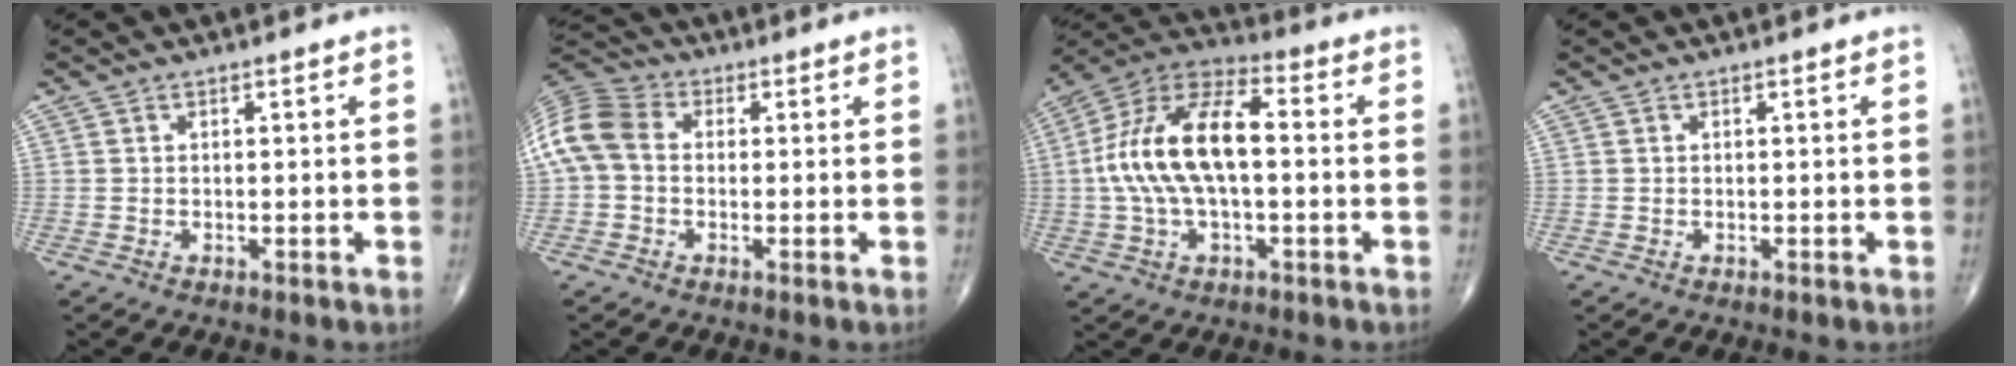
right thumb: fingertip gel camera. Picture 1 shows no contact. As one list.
[{"total": 10.4, "force": [0.4, 7.9, 6.7], "torque": [-0.142, 0.031, -0.003]}, {"total": 17.3, "force": [0.2, 8.3, 15.2], "torque": [-0.299, 0.038, -0.002]}, {"total": 0.0}]